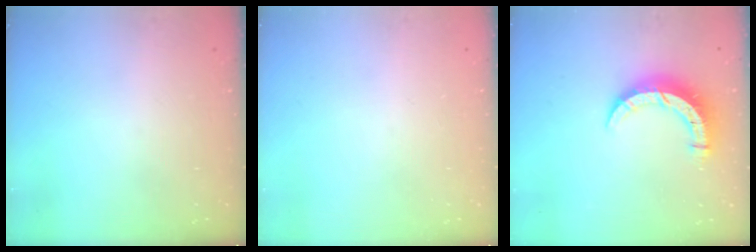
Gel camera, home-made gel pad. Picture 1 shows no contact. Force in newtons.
{"total": 0.0}
{"total": 8.8, "press": 8.7, "slide": 0.9}